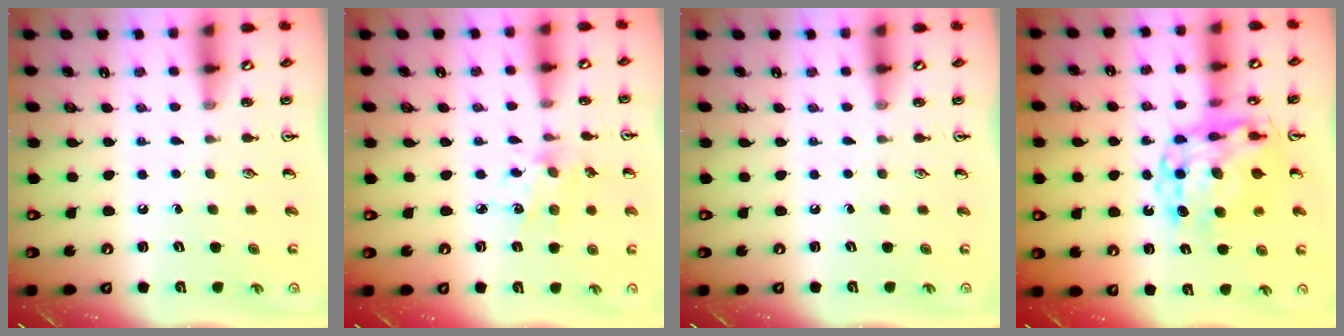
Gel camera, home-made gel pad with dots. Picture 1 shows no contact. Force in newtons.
{"total": 5.3, "press": 5.3, "slide": 0.3}
{"total": 0.0}
{"total": 12.6, "press": 12.5, "slide": 1.1}